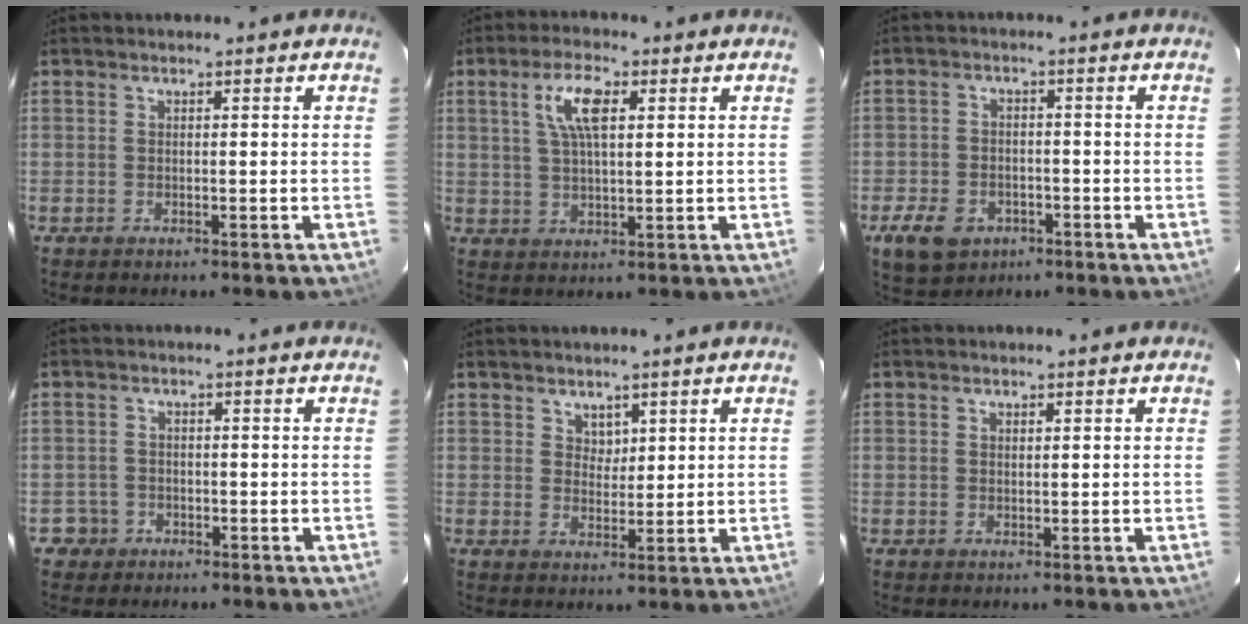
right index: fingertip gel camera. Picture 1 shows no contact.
{"total": 6.9, "force": [2.5, 2.4, 6.0], "torque": [-0.115, 0.010, 0.048]}
{"total": 9.3, "force": [-4.9, 6.5, 4.4], "torque": [-0.123, -0.001, -0.073]}
{"total": 3.0, "force": [-1.3, 2.7, 0.0], "torque": [-0.005, 0.015, -0.020]}
{"total": 2.8, "force": [1.9, 1.9, 0.6], "torque": [-0.005, 0.002, 0.036]}
{"total": 0.6, "force": [0.5, 0.2, 0.2], "torque": [-0.003, 0.001, 0.009]}